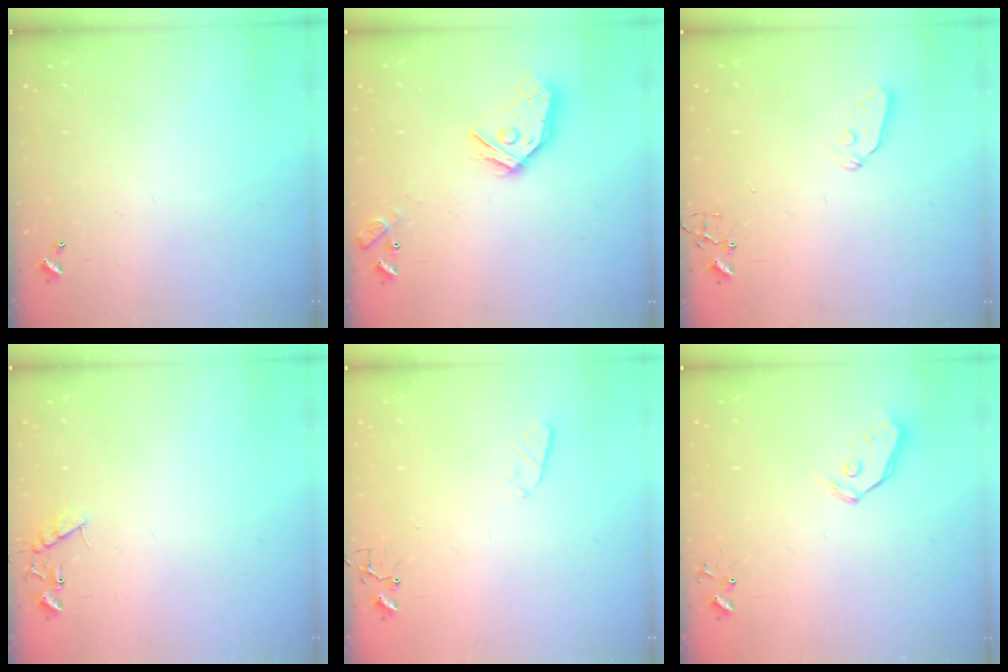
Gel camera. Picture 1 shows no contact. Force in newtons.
{"total": 14.1, "press": 14.1, "slide": 1.1}
{"total": 6.0, "press": 6.0, "slide": 0.2}
{"total": 8.8, "press": 8.8, "slide": 0.4}
{"total": 3.2, "press": 3.1, "slide": 0.5}
{"total": 4.8, "press": 4.8, "slide": 0.5}